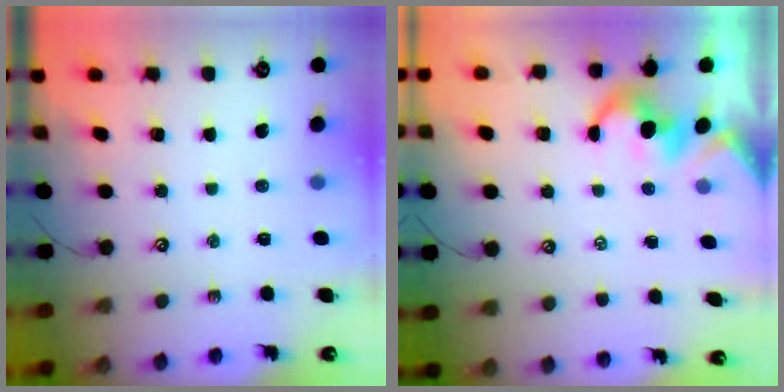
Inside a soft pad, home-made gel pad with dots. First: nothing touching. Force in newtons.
{"total": 0.9, "press": 0.6, "slide": 0.7}